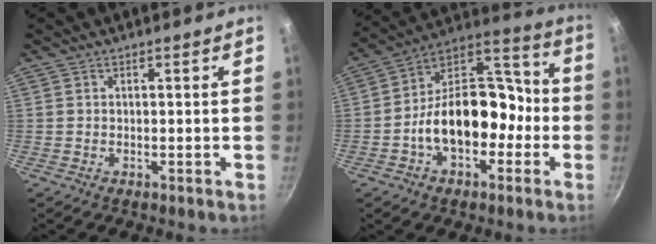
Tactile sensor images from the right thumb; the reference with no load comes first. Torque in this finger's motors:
{"motor_torque": [2.15, 2.86, 1.52, -0.89, 0.14]}